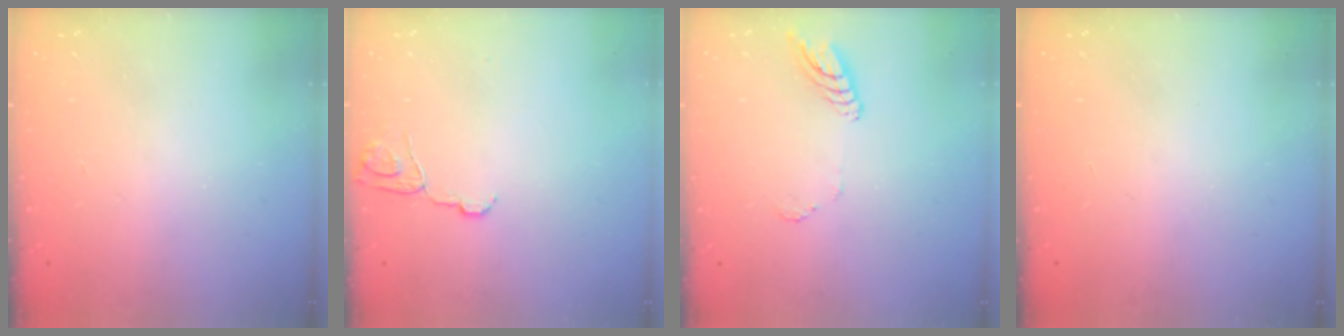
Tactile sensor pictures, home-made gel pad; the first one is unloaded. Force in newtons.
{"total": 6.6, "press": 6.6, "slide": 0.5}
{"total": 8.5, "press": 8.4, "slide": 0.7}
{"total": 0.0}